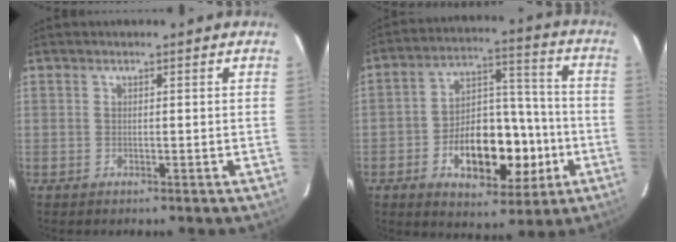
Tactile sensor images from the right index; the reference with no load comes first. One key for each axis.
{"total": 15.6, "fx": -4.7, "fy": 7.6, "fz": 12.8, "tx": -0.208, "ty": 0.024, "tz": -0.067}